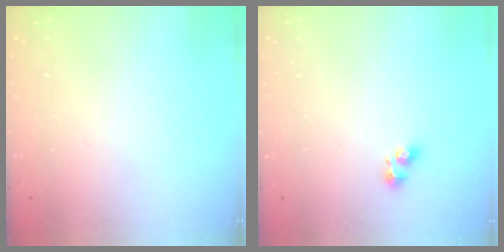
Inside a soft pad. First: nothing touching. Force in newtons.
{"total": 3.6, "press": 3.4, "slide": 1.3}